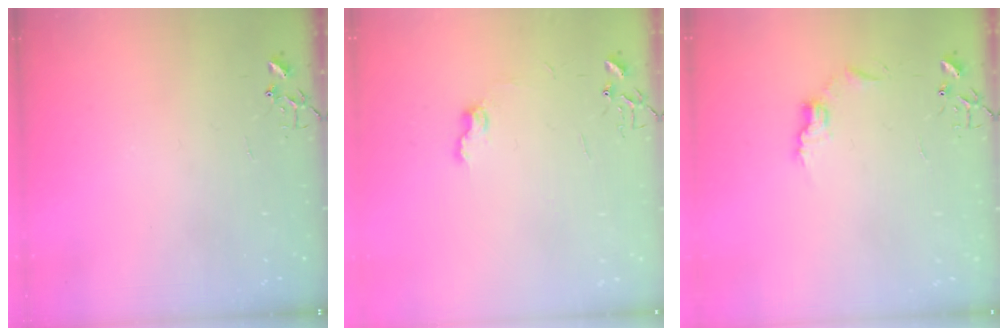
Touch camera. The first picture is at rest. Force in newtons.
{"total": 7.6, "press": 7.5, "slide": 0.7}
{"total": 7.8, "press": 7.8, "slide": 0.4}